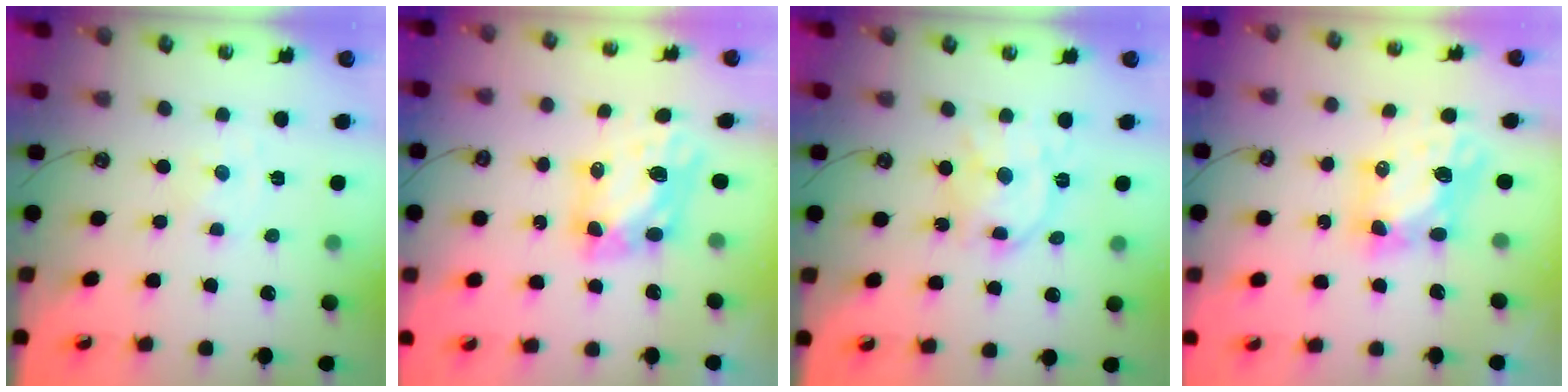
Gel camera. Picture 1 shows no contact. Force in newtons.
{"total": 6.7, "press": 6.7, "slide": 0.6}
{"total": 14.0, "press": 14.0, "slide": 0.9}
{"total": 7.3, "press": 7.3, "slide": 0.6}